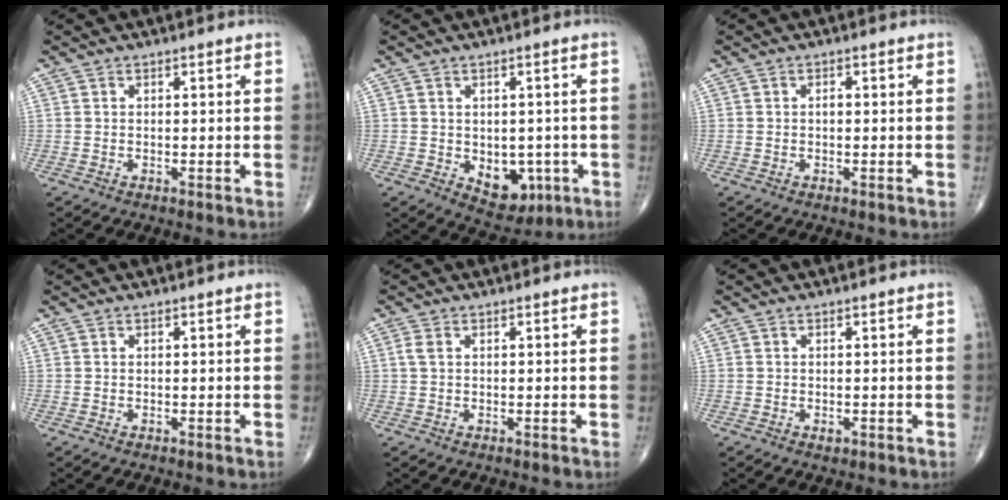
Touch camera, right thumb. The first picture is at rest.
{"total": 7.8, "force": [-1.9, 5.4, 5.3], "torque": [-0.033, 0.003, -0.011]}
{"total": 0.8, "force": [-0.1, 0.5, 0.6], "torque": [-0.008, 0.002, -0.003]}
{"total": 0.0}
{"total": 1.4, "force": [0.4, 0.9, 1.1], "torque": [-0.030, 0.008, 0.010]}
{"total": 0.8, "force": [-0.3, 0.5, 0.5], "torque": [-0.006, -0.001, -0.003]}